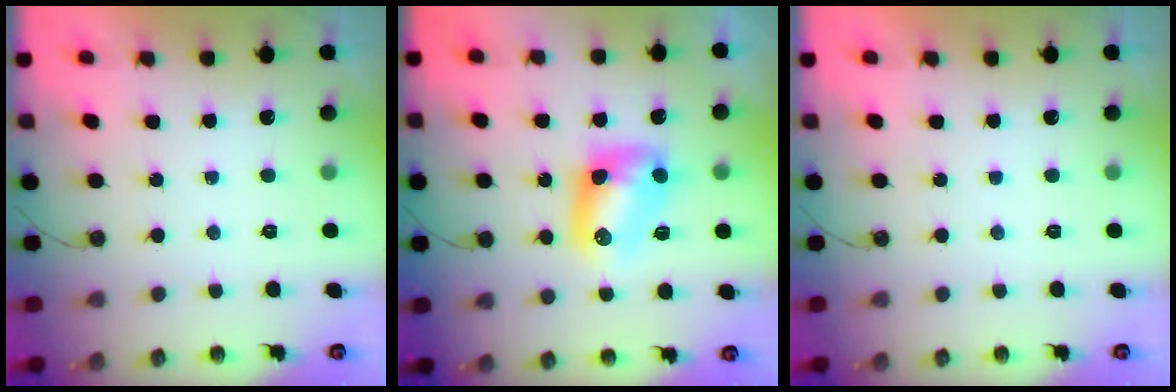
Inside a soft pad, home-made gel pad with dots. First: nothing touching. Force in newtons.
{"total": 9.6, "press": 9.5, "slide": 1.2}
{"total": 0.0}